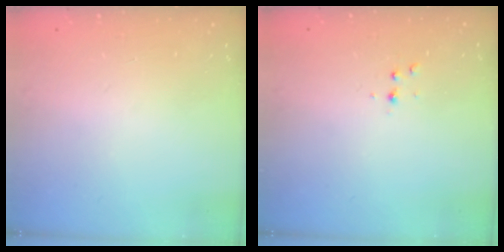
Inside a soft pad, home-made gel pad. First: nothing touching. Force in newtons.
{"total": 3.1, "press": 2.7, "slide": 1.6}